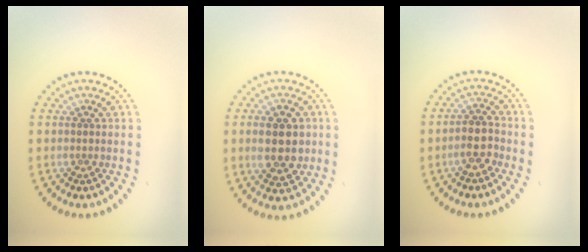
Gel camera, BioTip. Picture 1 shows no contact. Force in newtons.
{"total": 5.7, "press": 5.7, "slide": 0.4}
{"total": 2.5, "press": 2.3, "slide": 0.9}